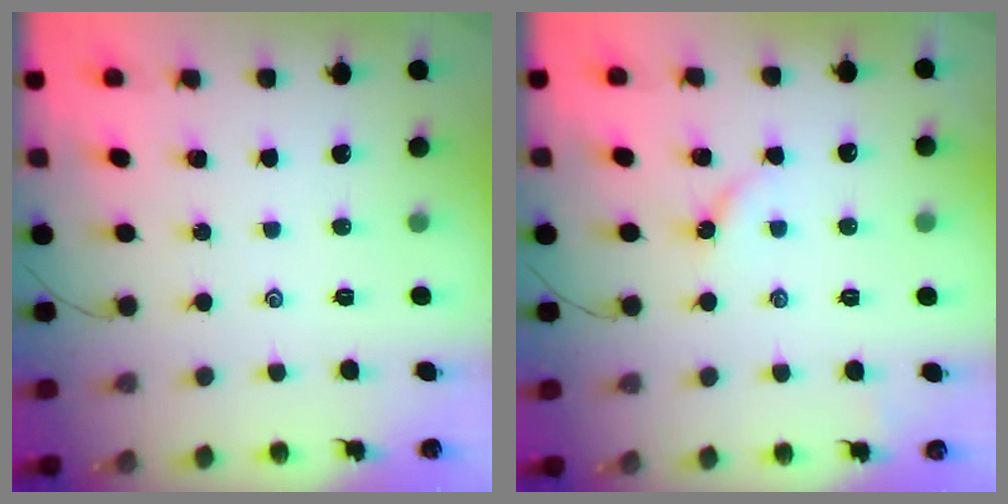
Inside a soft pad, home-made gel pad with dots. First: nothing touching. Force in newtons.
{"total": 2.7, "press": 2.7, "slide": 0.4}